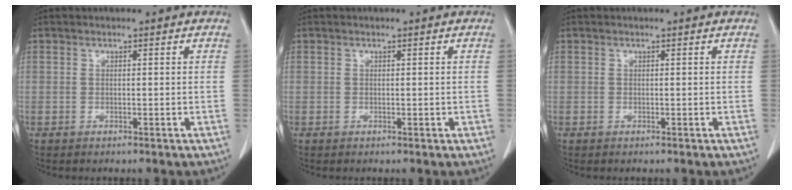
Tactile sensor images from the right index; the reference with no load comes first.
{"total": 0.7, "force": [-0.1, 0.3, 0.6], "torque": [-0.009, -0.001, 0.002]}
{"total": 0.0}